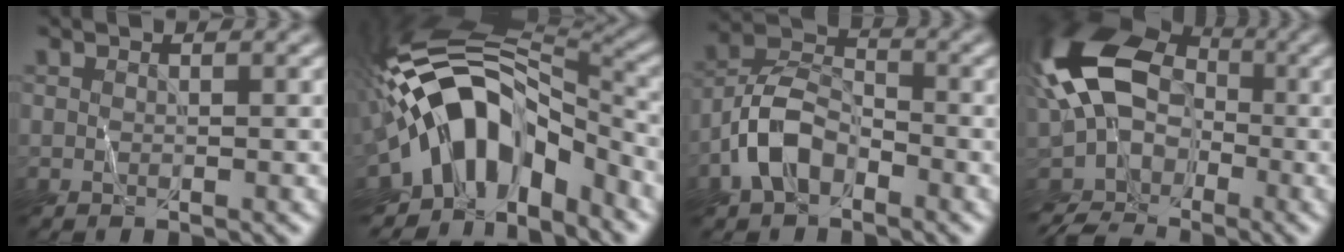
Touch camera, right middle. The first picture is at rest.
{"total": 12.8, "force": [-4.2, 7.3, 9.6], "torque": [-0.141, 0.028, -0.084]}
{"total": 4.8, "force": [-2.6, 2.9, 2.8], "torque": [-0.053, 0.017, -0.057]}
{"total": 11.4, "force": [-2.4, 8.4, 7.3], "torque": [-0.151, 0.007, -0.058]}